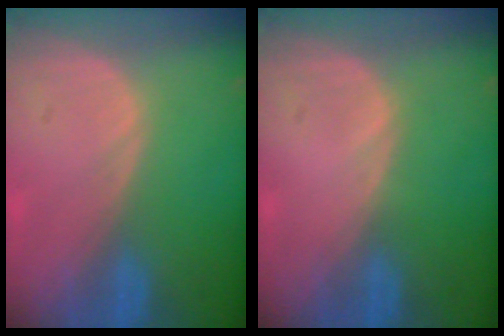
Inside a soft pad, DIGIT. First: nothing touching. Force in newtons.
{"total": 0.0}